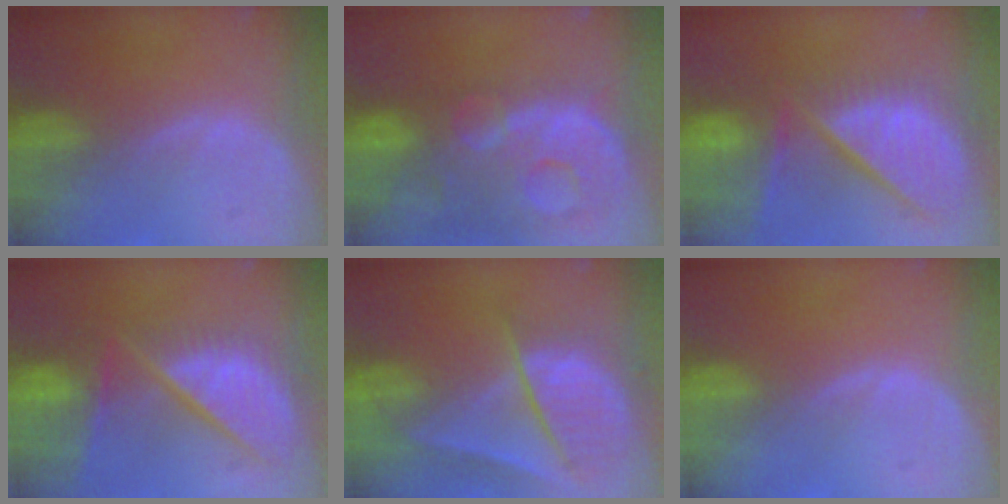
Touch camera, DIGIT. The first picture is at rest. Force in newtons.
{"total": 13.6, "press": 11.1, "slide": 7.9}
{"total": 13.1, "press": 11.0, "slide": 7.2}
{"total": 12.1, "press": 9.9, "slide": 7.0}
{"total": 9.1, "press": 7.9, "slide": 4.5}
{"total": 0.0}